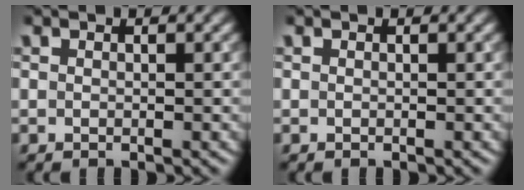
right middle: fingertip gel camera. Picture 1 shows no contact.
{"total": 0.0}